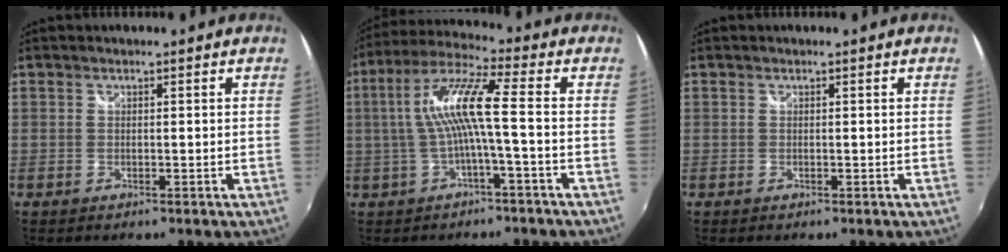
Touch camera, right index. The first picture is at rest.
{"total": 10.2, "force": [-1.0, 0.2, 10.2], "torque": [-0.208, 0.014, -0.013]}
{"total": 0.0}